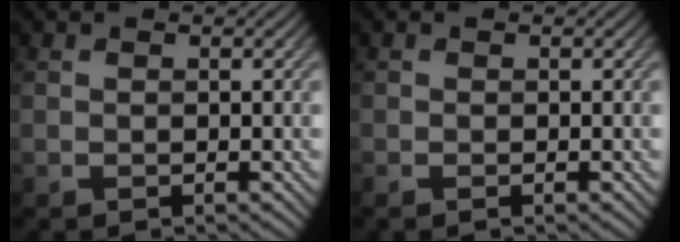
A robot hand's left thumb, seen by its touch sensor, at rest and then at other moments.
{"total": 0.0}